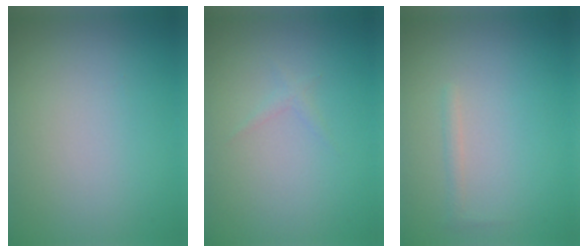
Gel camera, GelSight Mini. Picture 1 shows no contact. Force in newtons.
{"total": 0.6, "press": 0.6, "slide": 0.0}
{"total": 0.7, "press": 0.7, "slide": 0.0}